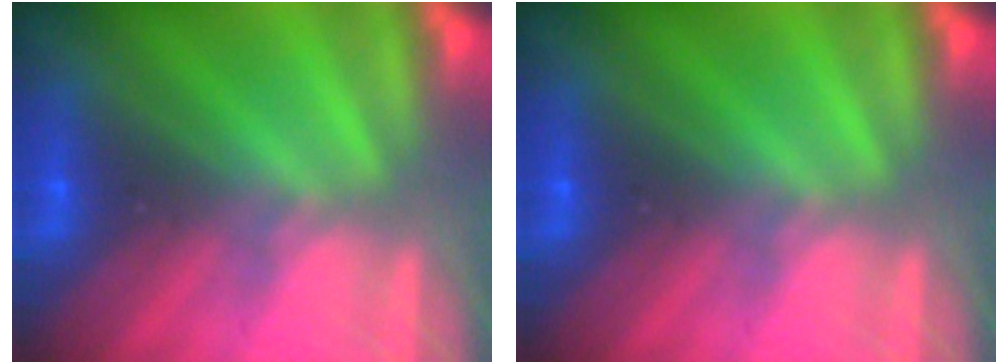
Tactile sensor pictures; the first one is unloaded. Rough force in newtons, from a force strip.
{"total": 0.0}